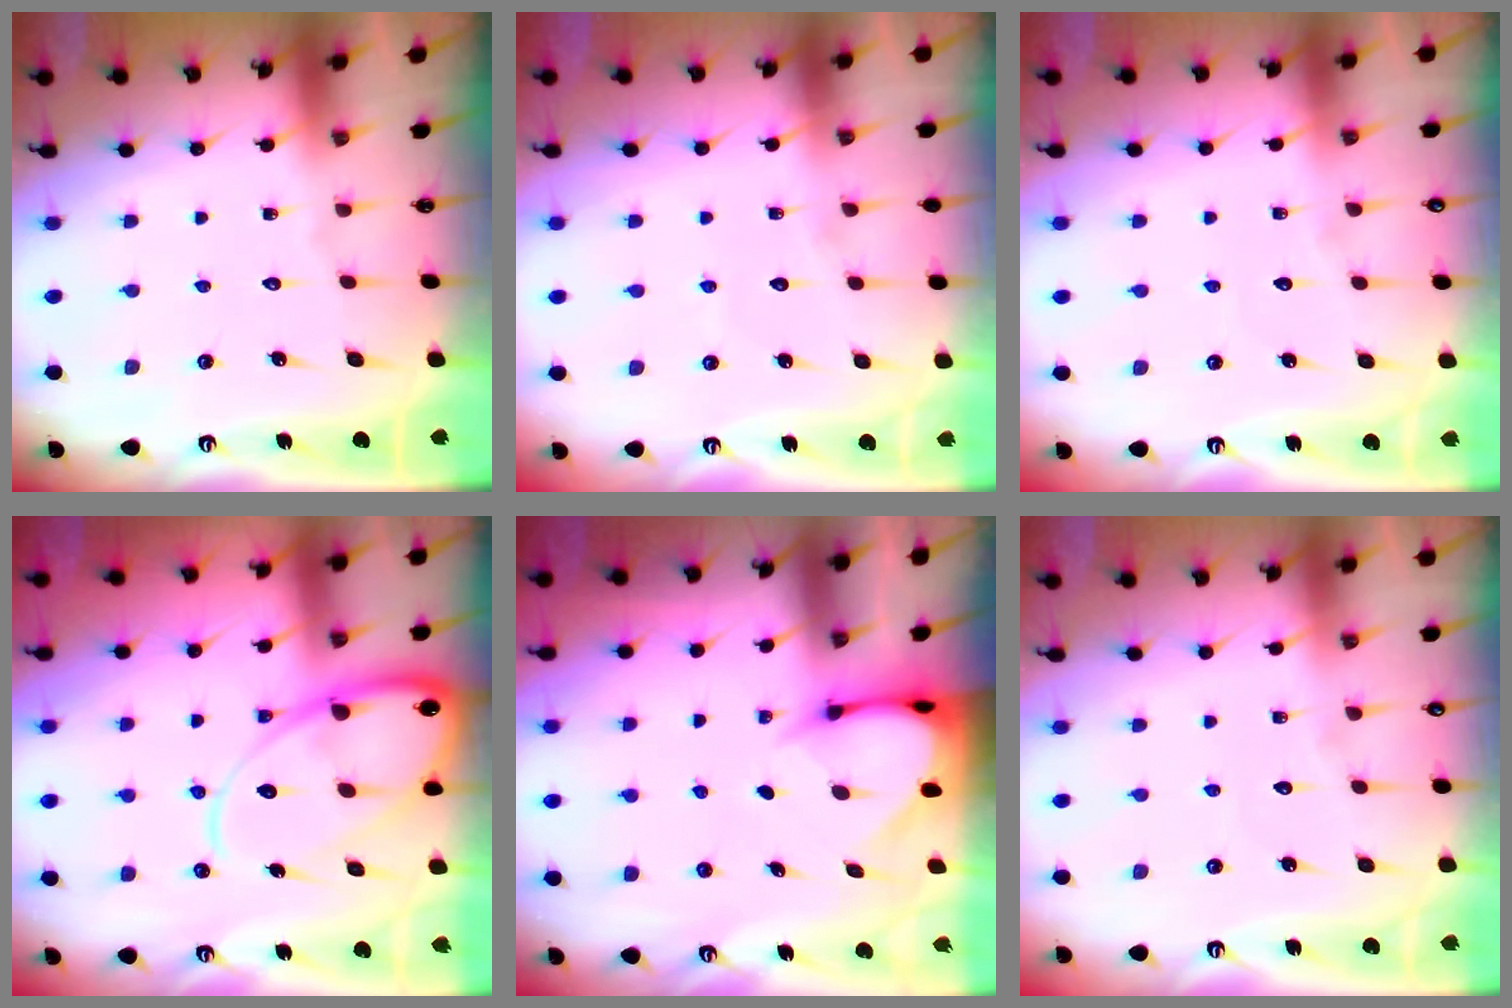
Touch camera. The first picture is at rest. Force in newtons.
{"total": 2.3, "press": 2.3, "slide": 0.2}
{"total": 2.0, "press": 2.0, "slide": 0.2}
{"total": 15.2, "press": 15.2, "slide": 1.5}
{"total": 3.4, "press": 3.4, "slide": 0.3}
{"total": 2.0, "press": 2.0, "slide": 0.2}